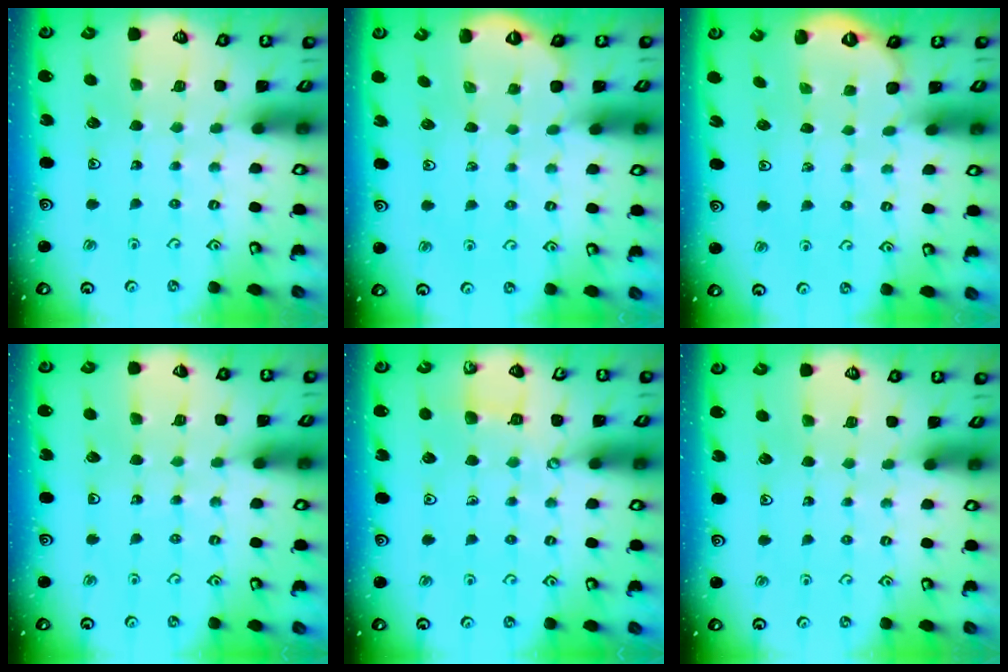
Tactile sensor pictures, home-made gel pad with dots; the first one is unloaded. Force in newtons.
{"total": 2.6, "press": 1.9, "slide": 1.9}
{"total": 1.8, "press": 1.1, "slide": 1.4}
{"total": 2.6, "press": 2.6, "slide": 0.2}
{"total": 3.8, "press": 3.8, "slide": 0.6}
{"total": 0.0}